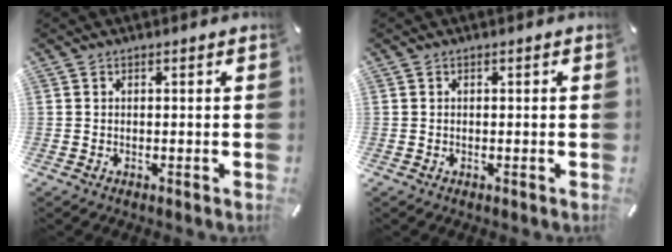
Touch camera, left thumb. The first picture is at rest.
{"total": 0.0}